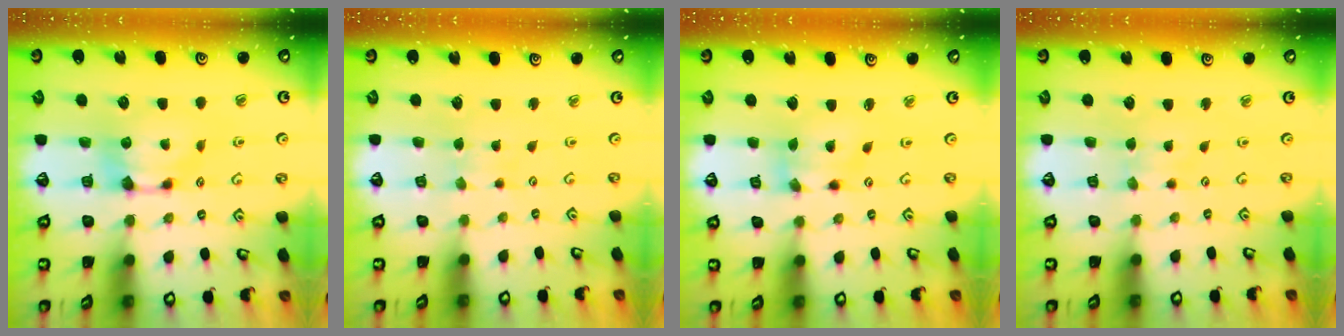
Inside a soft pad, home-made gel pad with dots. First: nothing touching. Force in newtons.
{"total": 3.3, "press": 3.3, "slide": 0.3}
{"total": 2.1, "press": 1.6, "slide": 1.3}
{"total": 2.5, "press": 2.5, "slide": 0.3}